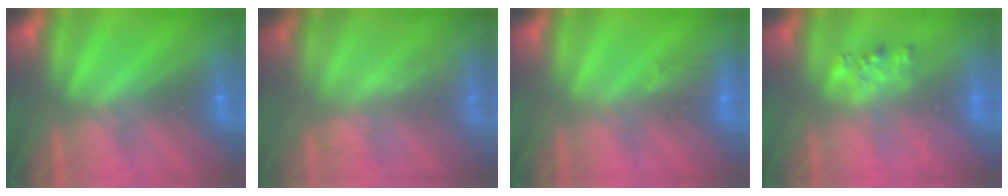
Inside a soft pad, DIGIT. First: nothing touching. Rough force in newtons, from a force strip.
{"total": 3.7}
{"total": 3.1}
{"total": 2.2}